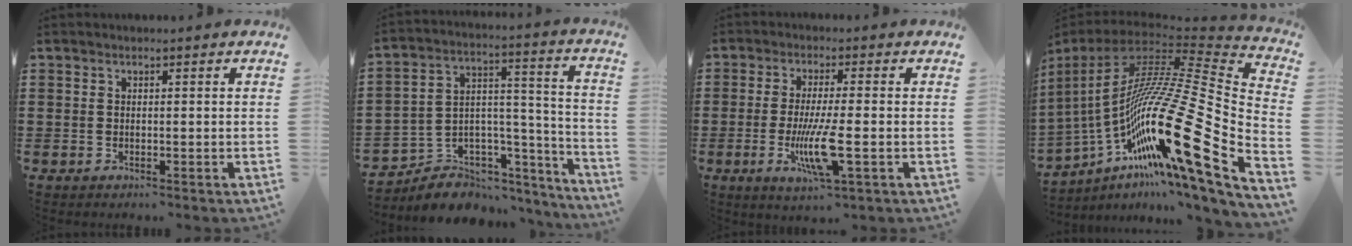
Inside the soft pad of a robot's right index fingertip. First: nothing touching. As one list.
[{"total": 6.0, "force": [-4.6, 3.8, 0.4], "torque": [-0.015, 0.002, -0.083]}, {"total": 7.8, "force": [-2.1, 1.0, 7.5], "torque": [-0.150, -0.019, -0.040]}, {"total": 25.3, "force": [-7.8, 5.2, 23.5], "torque": [-0.459, -0.031, -0.157]}]